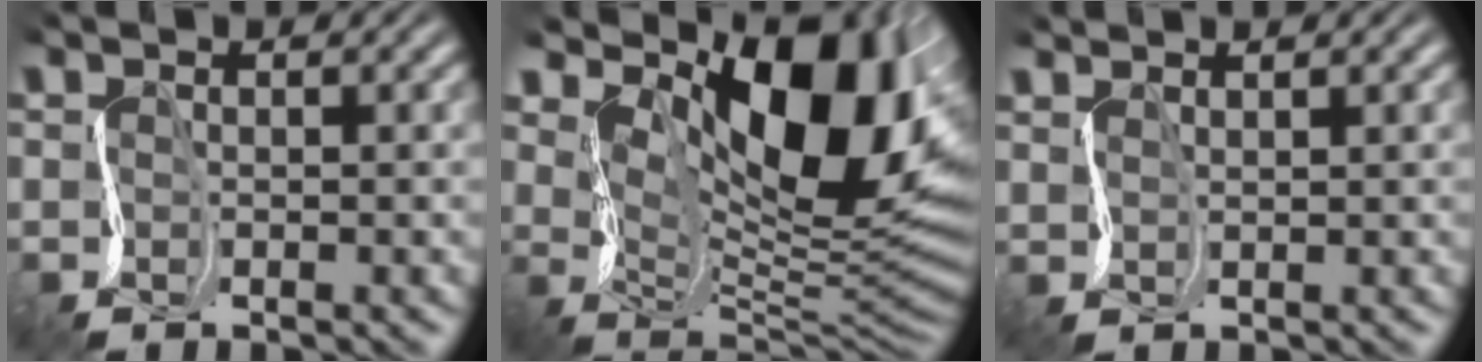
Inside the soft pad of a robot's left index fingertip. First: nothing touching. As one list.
[{"total": 11.9, "force": [4.9, 5.7, 9.2], "torque": [-0.138, -0.007, 0.099]}, {"total": 1.3, "force": [1.3, 0.0, -0.1], "torque": [0.006, 0.011, 0.023]}]